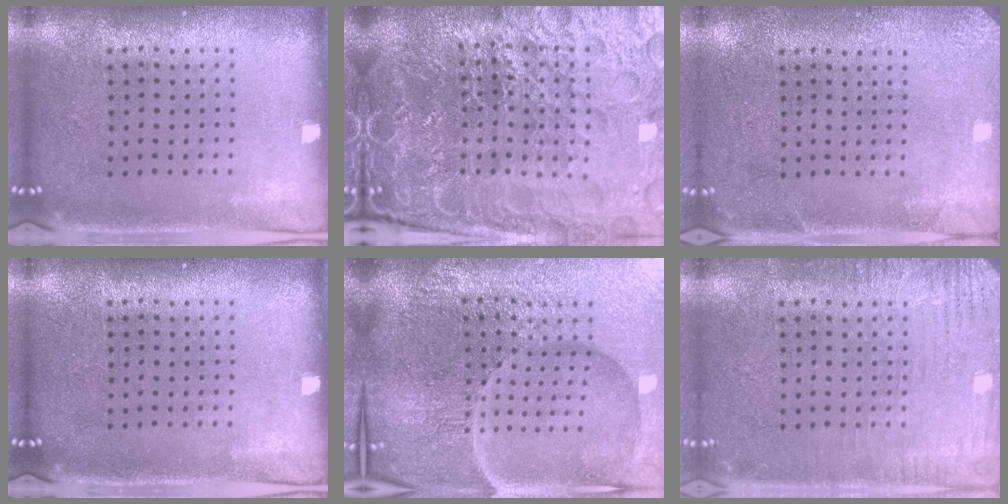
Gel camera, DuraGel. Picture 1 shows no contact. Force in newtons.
{"total": 6.9, "press": 6.0, "slide": 3.3}
{"total": 2.7, "press": 2.6, "slide": 0.2}
{"total": 0.0}
{"total": 6.8, "press": 6.0, "slide": 3.1}
{"total": 3.2, "press": 3.2, "slide": 0.4}